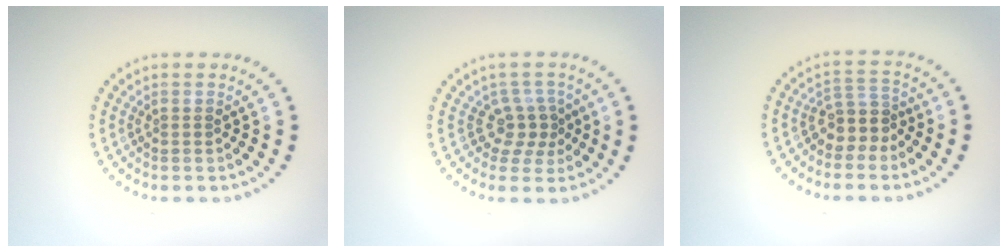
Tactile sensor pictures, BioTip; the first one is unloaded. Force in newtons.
{"total": 2.5, "press": 1.7, "slide": 1.9}
{"total": 2.6, "press": 2.0, "slide": 1.7}